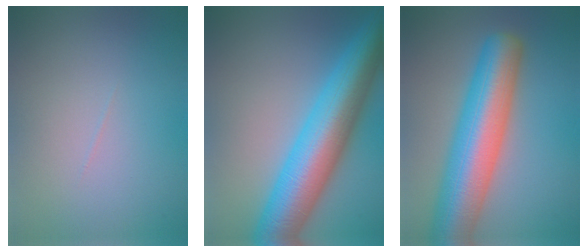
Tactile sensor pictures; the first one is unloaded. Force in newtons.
{"total": 11.8, "press": 11.8, "slide": 0.1}
{"total": 11.1, "press": 11.1, "slide": 0.5}